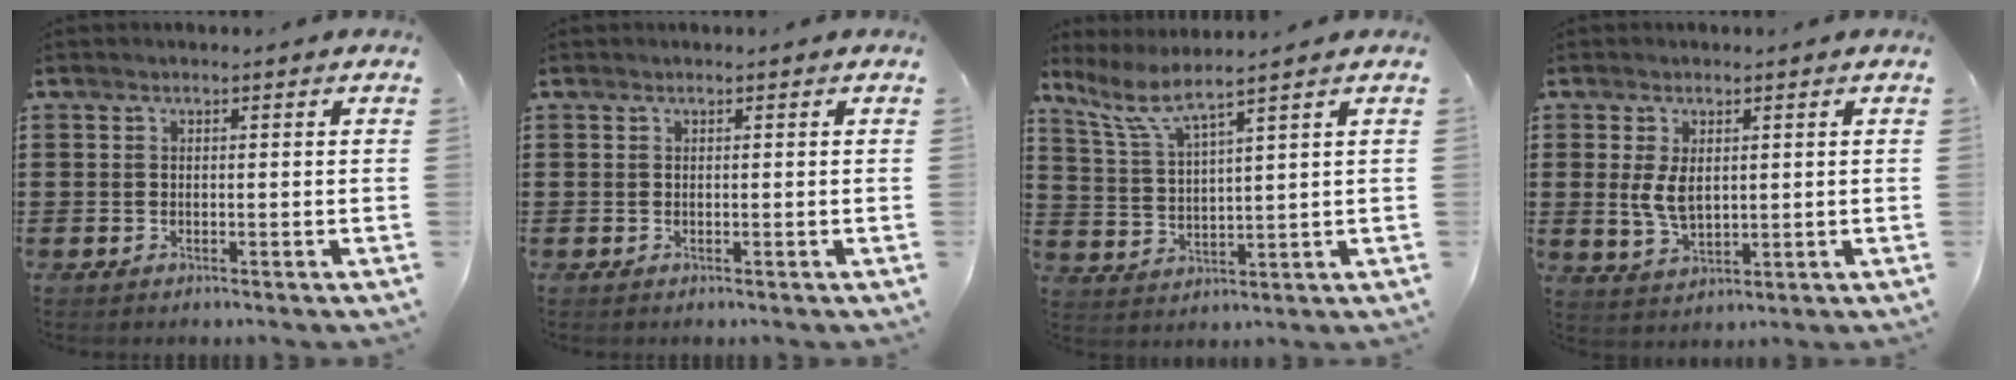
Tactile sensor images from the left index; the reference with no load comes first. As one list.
[{"total": 0.0}, {"total": 4.8, "force": [3.8, 0.2, 3.1], "torque": [-0.075, -0.017, 0.063]}, {"total": 4.9, "force": [0.9, 2.8, 3.9], "torque": [-0.095, 0.001, 0.011]}]